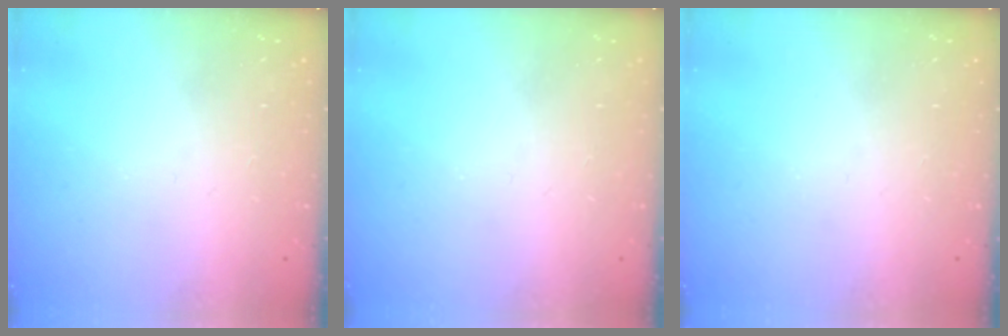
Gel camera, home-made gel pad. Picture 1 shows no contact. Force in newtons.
{"total": 0.0}
{"total": 0.0}